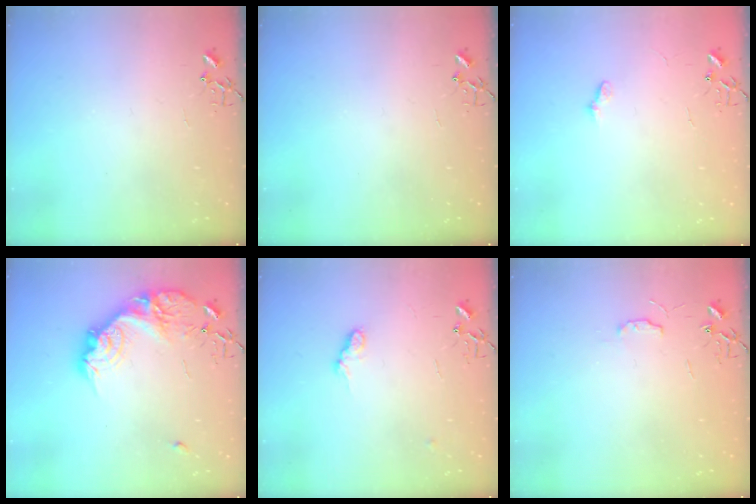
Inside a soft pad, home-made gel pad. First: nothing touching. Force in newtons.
{"total": 0.0}
{"total": 5.4, "press": 5.4, "slide": 0.6}
{"total": 18.5, "press": 18.5, "slide": 1.0}
{"total": 8.0, "press": 7.9, "slide": 1.1}
{"total": 4.9, "press": 4.9, "slide": 0.7}